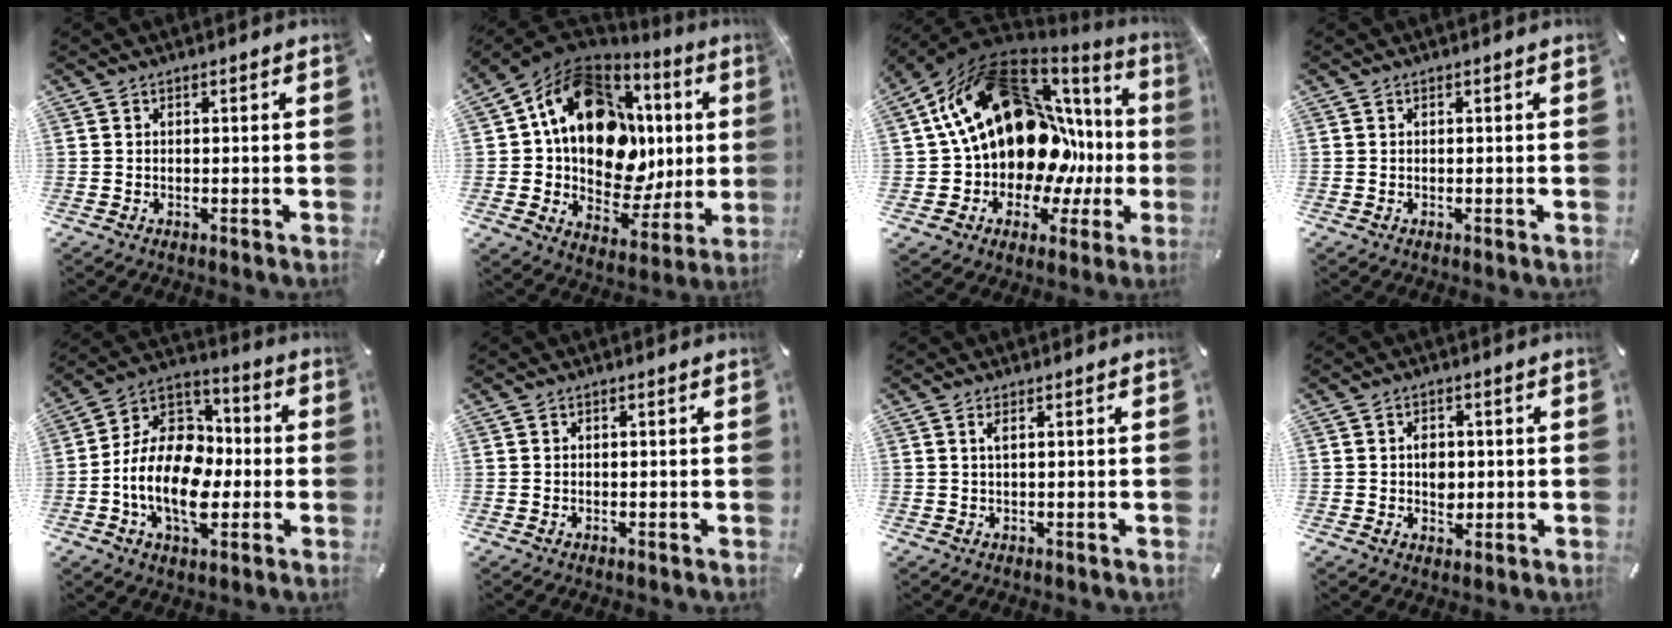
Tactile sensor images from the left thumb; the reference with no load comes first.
{"total": 19.6, "force": [5.9, 13.8, 12.7], "torque": [-0.207, -0.040, 0.100]}
{"total": 25.9, "force": [6.3, 17.3, 18.2], "torque": [-0.297, -0.068, 0.147]}
{"total": 0.0}
{"total": 17.2, "force": [-4.3, 12.0, 11.6], "torque": [-0.246, 0.012, -0.081]}
{"total": 0.0}
{"total": 1.4, "force": [0.4, 0.1, 1.3], "torque": [-0.028, -0.001, 0.007]}
{"total": 4.4, "force": [-0.1, 3.6, 2.6], "torque": [-0.025, -0.004, -0.005]}